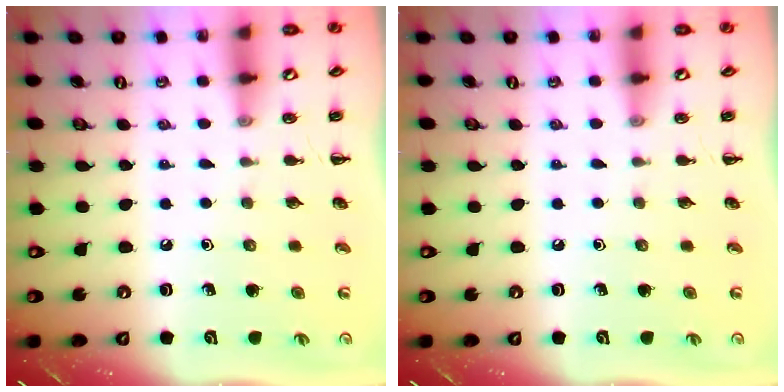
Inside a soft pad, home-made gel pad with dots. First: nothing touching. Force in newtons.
{"total": 0.0}